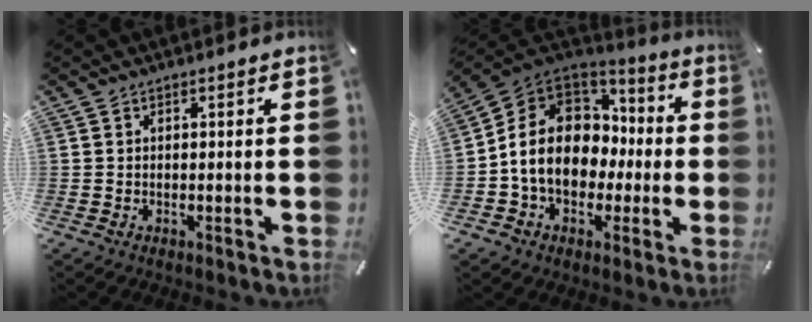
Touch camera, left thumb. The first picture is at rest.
{"total": 13.9, "force": [-1.8, 11.7, 7.2], "torque": [-0.158, 0.016, -0.026]}